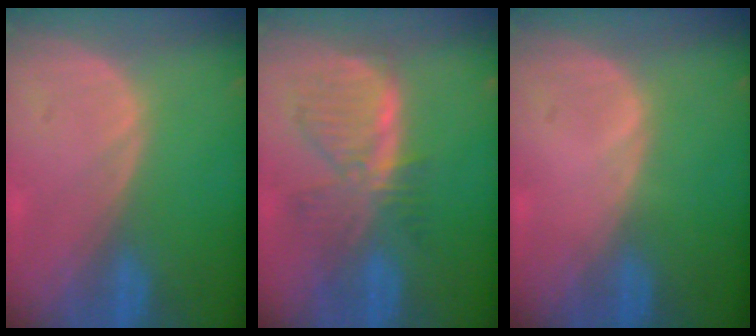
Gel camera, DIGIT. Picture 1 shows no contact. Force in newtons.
{"total": 7.7, "press": 7.0, "slide": 3.3}
{"total": 0.5, "press": 0.1, "slide": 0.5}